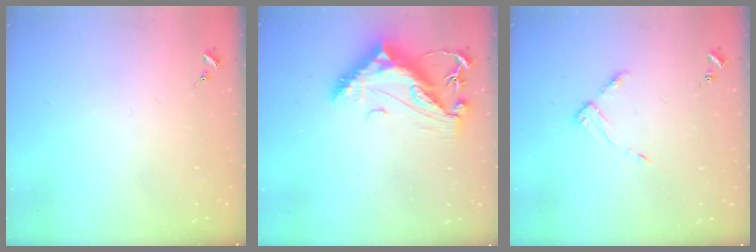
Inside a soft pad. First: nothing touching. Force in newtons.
{"total": 13.0, "press": 12.9, "slide": 1.6}
{"total": 4.9, "press": 4.8, "slide": 0.6}